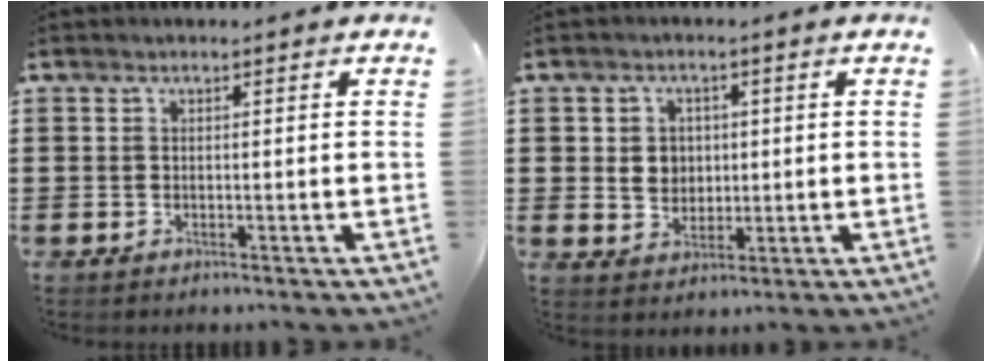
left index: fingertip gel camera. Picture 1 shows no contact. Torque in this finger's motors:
{"motor_torque": [0.73, 0.37, 0.35, 0.03]}